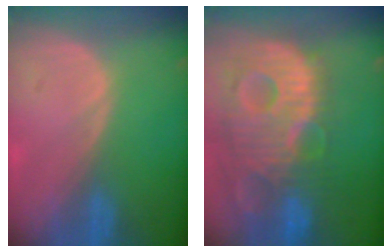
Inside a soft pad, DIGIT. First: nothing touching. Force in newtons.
{"total": 13.9, "press": 12.0, "slide": 7.1}